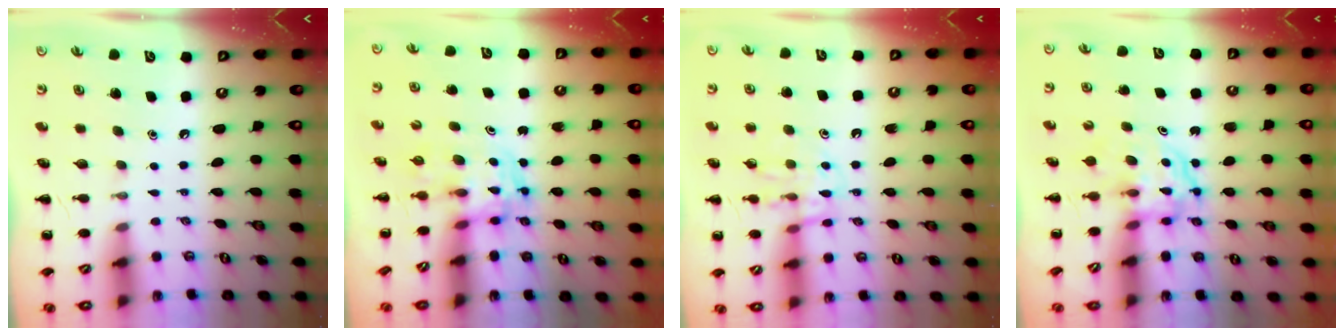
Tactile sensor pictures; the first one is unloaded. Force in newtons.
{"total": 3.7, "press": 3.7, "slide": 0.6}
{"total": 12.4, "press": 12.4, "slide": 0.9}
{"total": 3.9, "press": 3.9, "slide": 0.2}